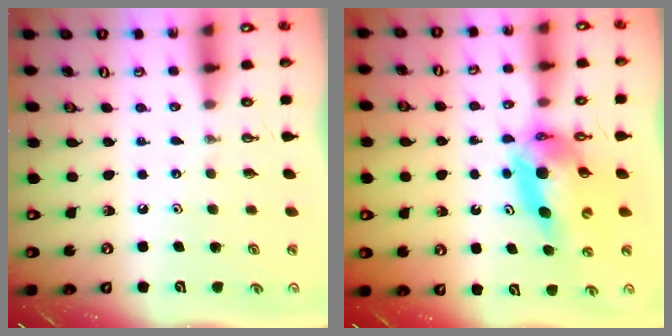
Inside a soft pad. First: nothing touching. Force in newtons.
{"total": 11.0, "press": 11.0, "slide": 1.0}